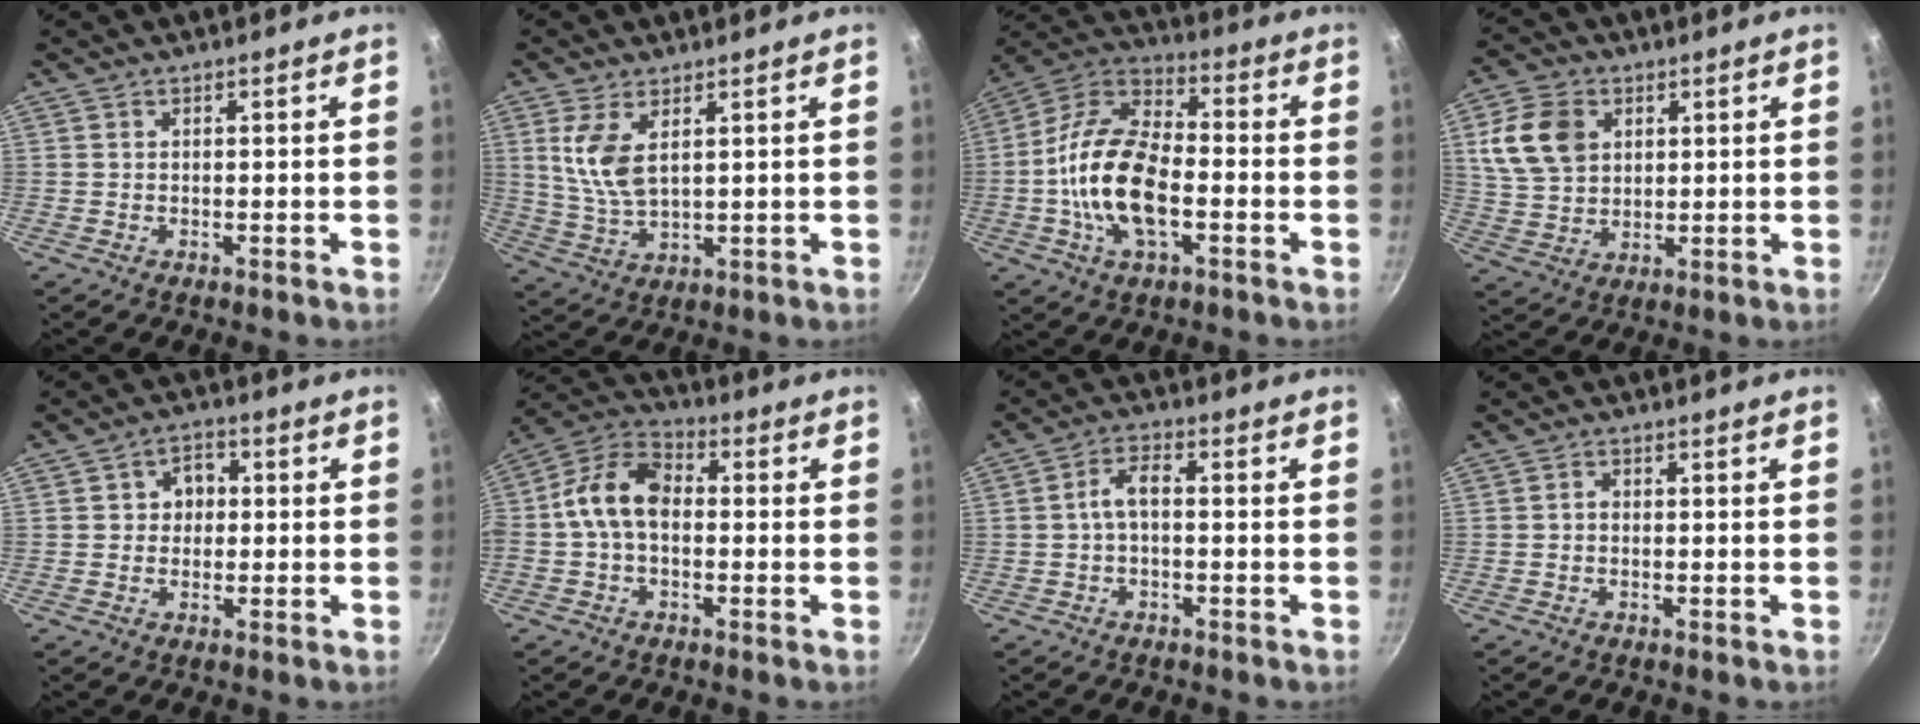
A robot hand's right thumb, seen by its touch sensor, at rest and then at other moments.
{"total": 6.6, "force": [1.9, 3.4, 5.3], "torque": [-0.102, -0.012, 0.043]}
{"total": 17.2, "force": [-3.2, 8.9, 14.4], "torque": [-0.259, 0.037, -0.079]}
{"total": 11.4, "force": [3.6, 8.5, 6.7], "torque": [-0.111, -0.004, 0.073]}
{"total": 4.7, "force": [0.4, 4.1, 2.3], "torque": [-0.003, 0.007, 0.001]}
{"total": 11.1, "force": [-0.4, 7.4, 8.2], "torque": [-0.138, 0.040, -0.030]}
{"total": 4.0, "force": [-0.7, 1.9, 3.5], "torque": [-0.068, 0.025, -0.017]}
{"total": 0.9, "force": [-0.3, 0.7, 0.5], "torque": [-0.008, 0.005, -0.007]}